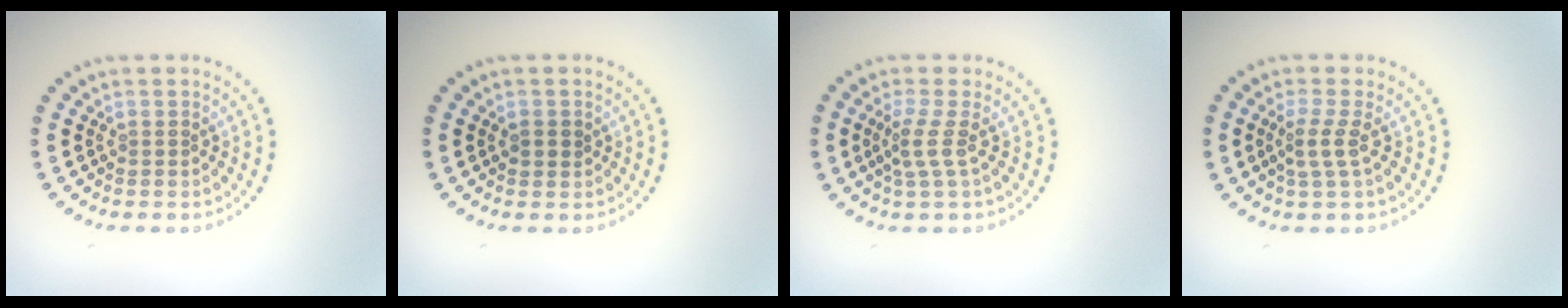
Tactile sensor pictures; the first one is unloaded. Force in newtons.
{"total": 1.2, "press": 1.1, "slide": 0.4}
{"total": 2.0, "press": 1.3, "slide": 1.5}
{"total": 2.1, "press": 1.5, "slide": 1.4}